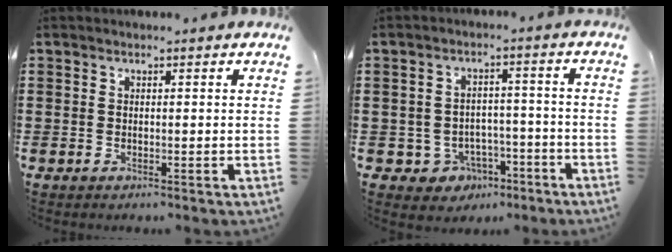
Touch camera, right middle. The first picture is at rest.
{"total": 3.9, "force": [-2.6, 2.9, 0.9], "torque": [-0.027, 0.010, -0.051]}